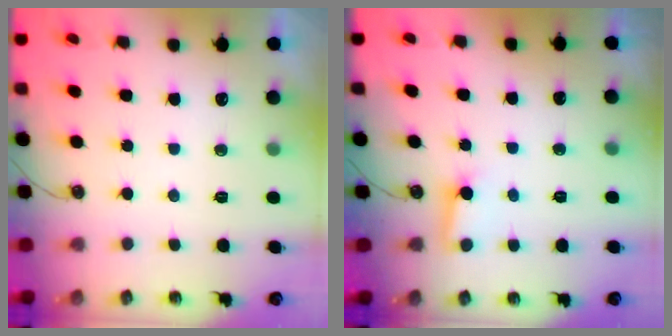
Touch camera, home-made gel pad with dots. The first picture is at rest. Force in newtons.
{"total": 2.9, "press": 2.9, "slide": 0.2}